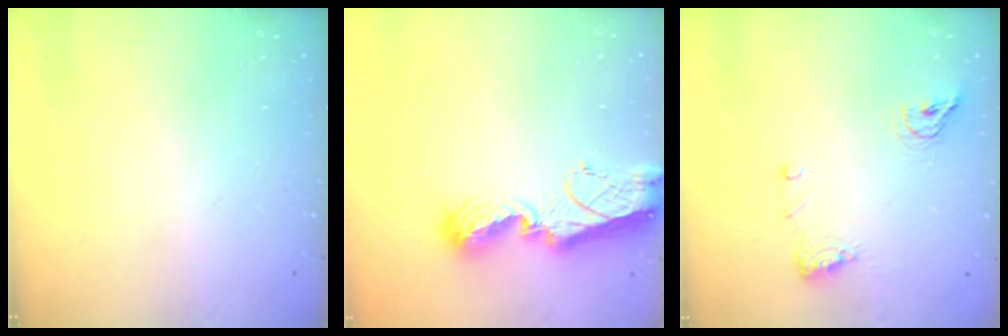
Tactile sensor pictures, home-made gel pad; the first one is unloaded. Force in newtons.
{"total": 11.7, "press": 11.6, "slide": 1.1}
{"total": 8.2, "press": 8.1, "slide": 1.5}